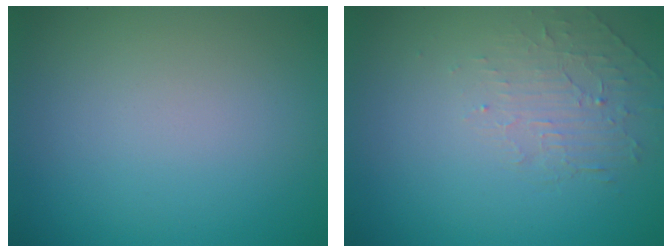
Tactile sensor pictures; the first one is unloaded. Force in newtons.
{"total": 1.9, "press": 0.6, "slide": 1.8}